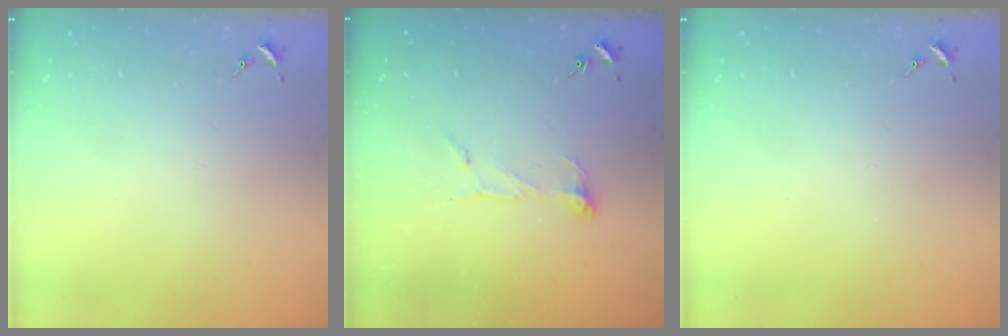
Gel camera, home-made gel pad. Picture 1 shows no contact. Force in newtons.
{"total": 6.9, "press": 6.9, "slide": 0.2}
{"total": 0.0}